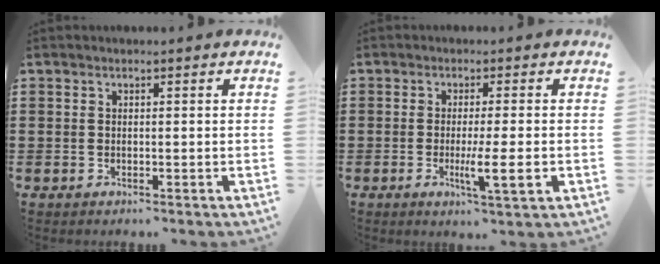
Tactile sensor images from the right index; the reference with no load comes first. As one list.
[{"total": 5.5, "force": [-1.3, 0.3, 5.4], "torque": [-0.089, -0.012, -0.021]}]